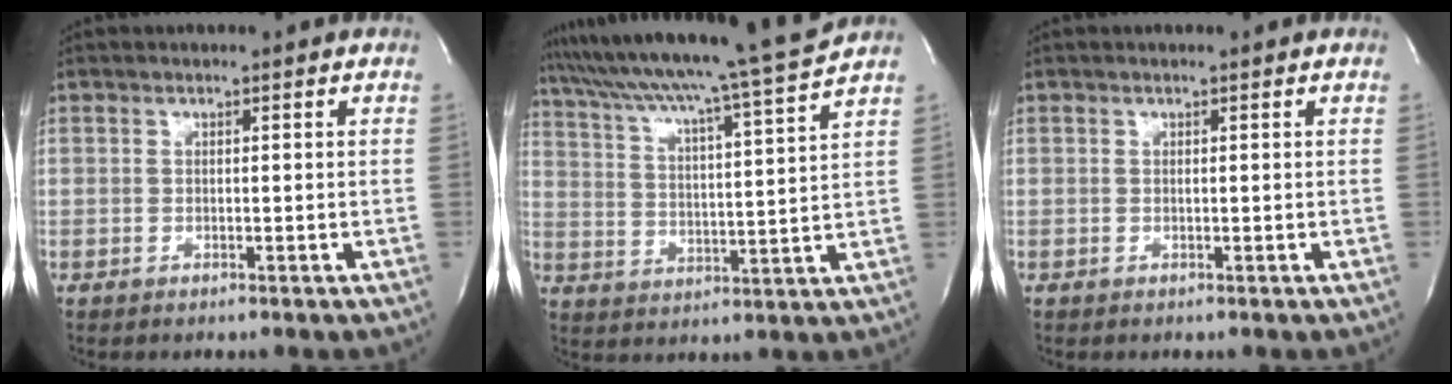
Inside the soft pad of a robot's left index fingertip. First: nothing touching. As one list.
[{"total": 17.8, "force": [15.9, -2.5, 7.5], "torque": [-0.136, -0.037, 0.237]}, {"total": 0.0}]